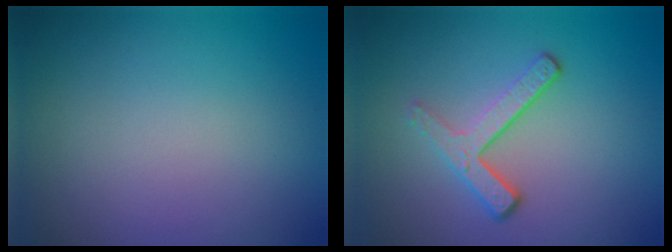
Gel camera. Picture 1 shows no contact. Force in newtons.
{"total": 3.2, "press": 2.4, "slide": 2.2}